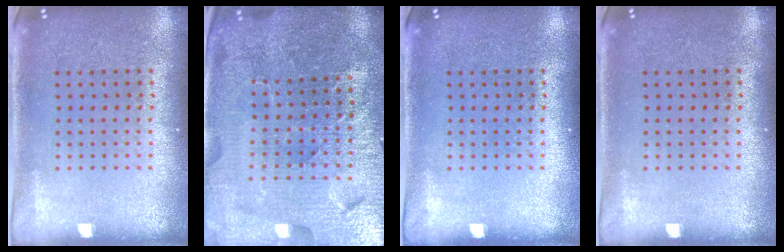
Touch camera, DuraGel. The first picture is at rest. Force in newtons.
{"total": 5.8, "press": 5.2, "slide": 2.5}
{"total": 0.0}
{"total": 0.0}